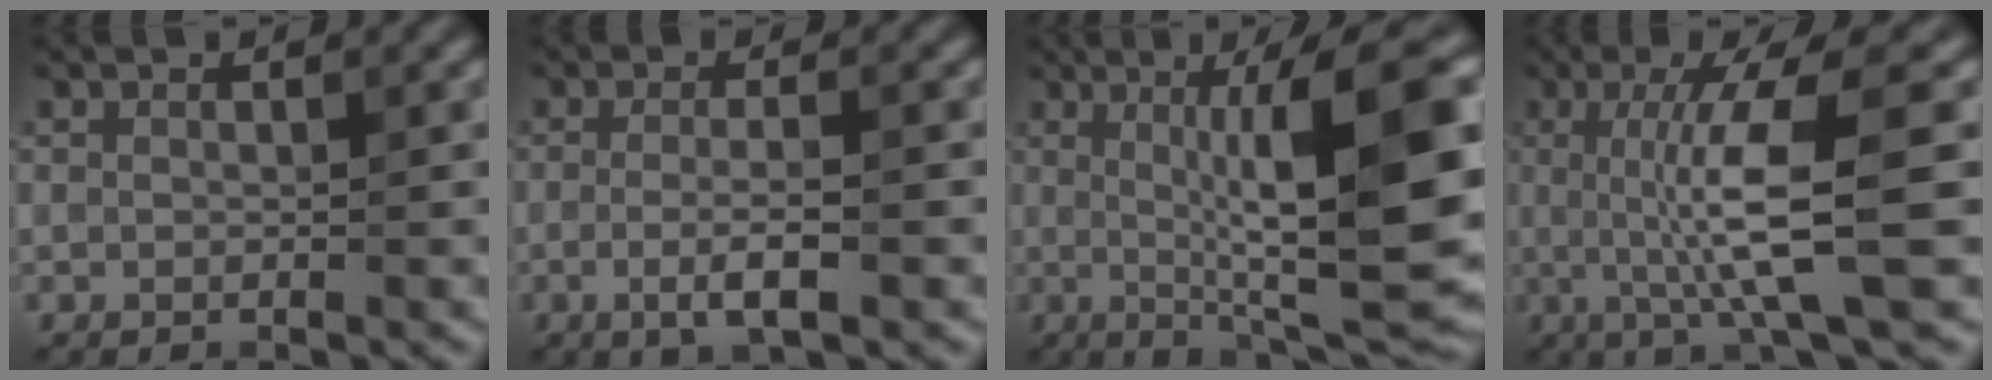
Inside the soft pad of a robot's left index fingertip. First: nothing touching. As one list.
[{"total": 3.5, "force": [-1.0, 0.6, 3.3], "torque": [-0.061, -0.003, -0.020]}, {"total": 13.1, "force": [0.3, 2.5, 12.9], "torque": [-0.171, 0.009, 0.007]}, {"total": 8.3, "force": [-0.2, 1.6, 8.2], "torque": [-0.135, -0.008, 0.002]}]